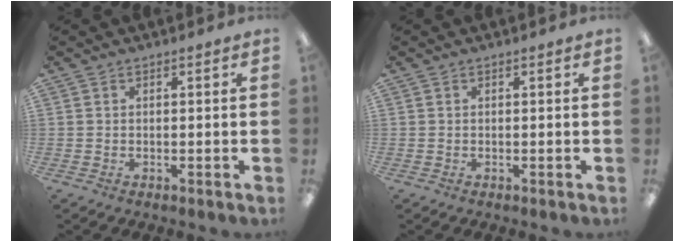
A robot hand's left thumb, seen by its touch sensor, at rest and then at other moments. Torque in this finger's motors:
{"motor_torque": [-0.05, 0.05, -0.03, 0.17, 0.00]}